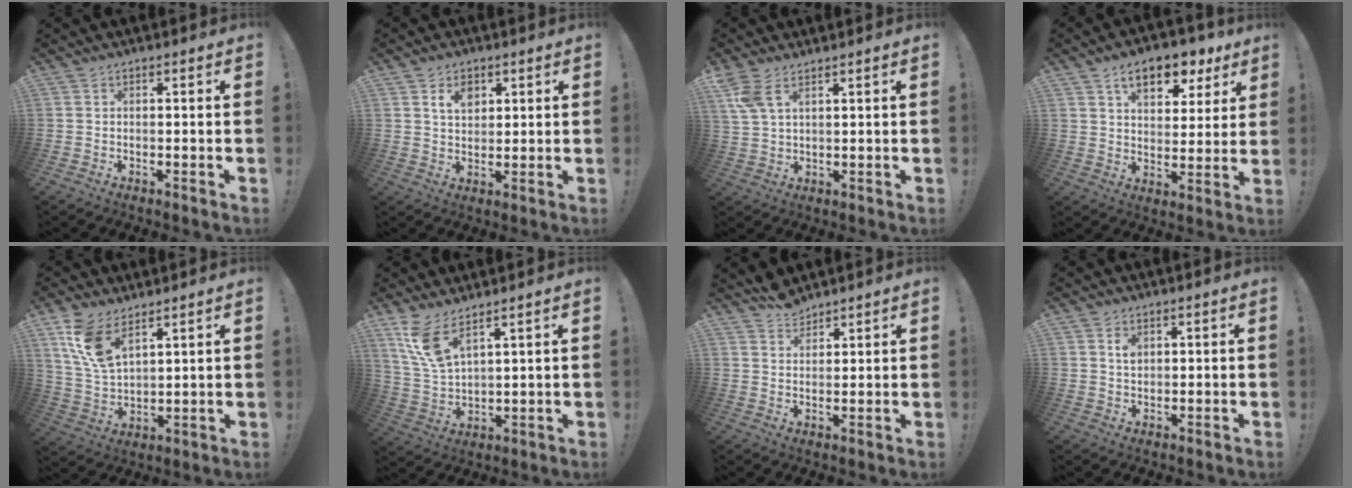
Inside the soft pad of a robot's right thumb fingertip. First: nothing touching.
{"total": 5.8, "force": [2.8, 3.9, 3.2], "torque": [-0.047, -0.004, 0.048]}
{"total": 6.8, "force": [4.3, 2.8, 4.4], "torque": [-0.090, -0.012, 0.085]}
{"total": 11.9, "force": [6.9, 6.5, 7.1], "torque": [-0.106, -0.032, 0.122]}
{"total": 11.1, "force": [7.3, 5.0, 6.7], "torque": [-0.146, -0.028, 0.141]}
{"total": 9.9, "force": [6.6, 3.4, 6.5], "torque": [-0.136, -0.029, 0.127]}
{"total": 5.1, "force": [4.6, 2.0, 0.9], "torque": [-0.005, -0.026, 0.082]}
{"total": 2.6, "force": [1.2, 1.9, 1.4], "torque": [-0.014, -0.004, 0.018]}